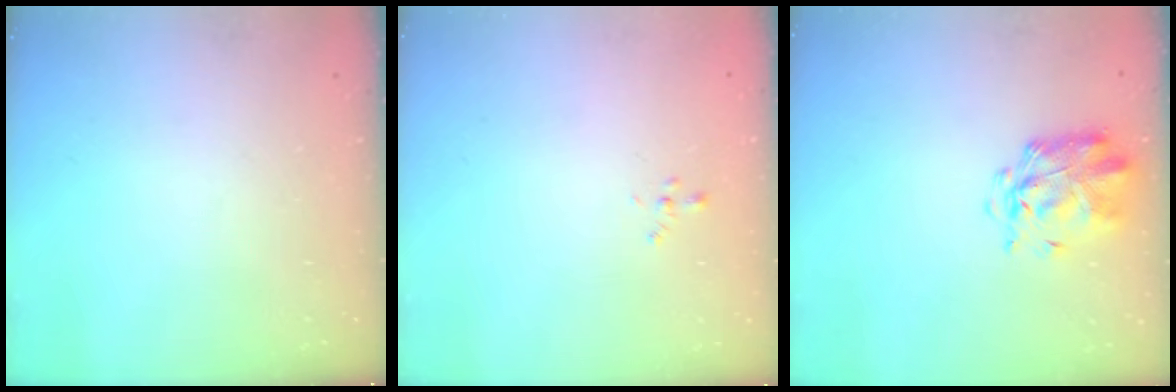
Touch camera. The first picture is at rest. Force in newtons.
{"total": 0.7, "press": 0.6, "slide": 0.4}
{"total": 2.9, "press": 2.8, "slide": 0.8}